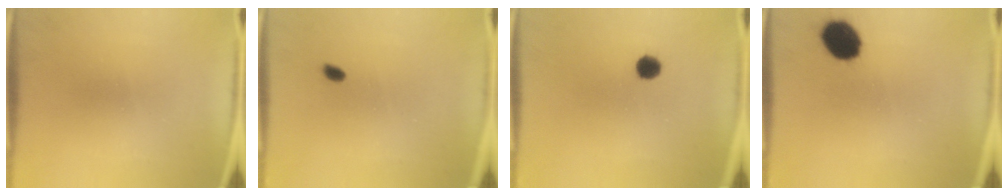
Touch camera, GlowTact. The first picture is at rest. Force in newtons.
{"total": 1.3}
{"total": 2.8}
{"total": 10.3}